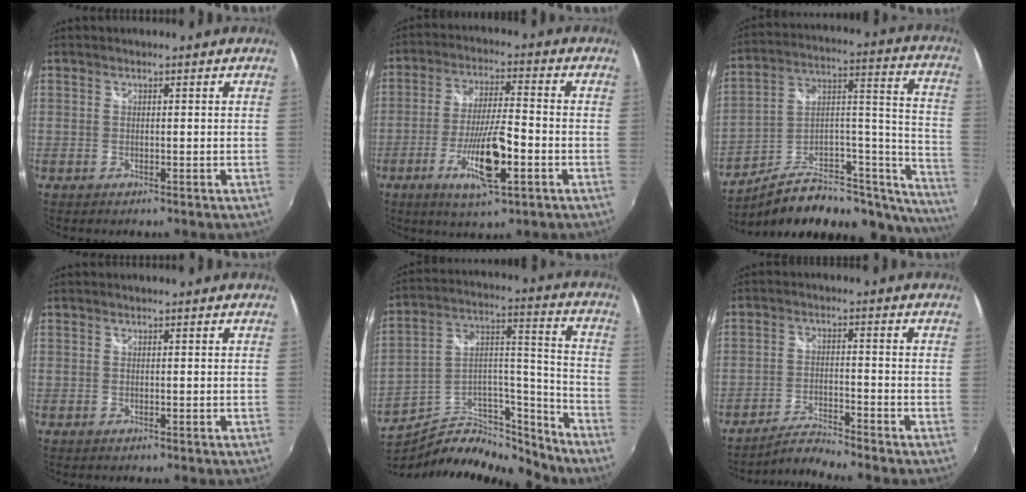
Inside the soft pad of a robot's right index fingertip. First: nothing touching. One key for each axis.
{"total": 12.2, "fx": -4.9, "fy": 2.0, "fz": 11.0, "tx": -0.215, "ty": -0.014, "tz": -0.087}
{"total": 25.1, "fx": -16.4, "fy": 11.3, "fz": 15.3, "tx": -0.189, "ty": 0.039, "tz": -0.239}
{"total": 0.0}
{"total": 16.9, "fx": -15.4, "fy": 4.8, "fz": 5.1, "tx": -0.079, "ty": 0.043, "tz": -0.265}
{"total": 5.0, "fx": -4.9, "fy": -1.1, "fz": 0.4, "tx": -0.027, "ty": 0.005, "tz": -0.096}